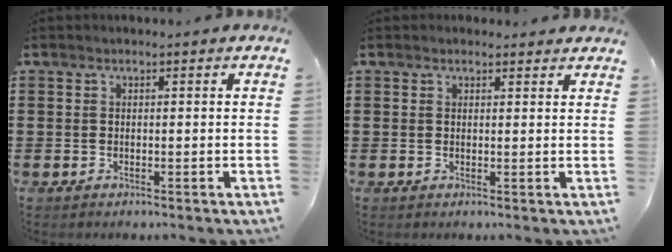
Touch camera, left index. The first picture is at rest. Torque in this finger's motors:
{"motor_torque": [2.14, 0.00, 0.36, 0.00]}